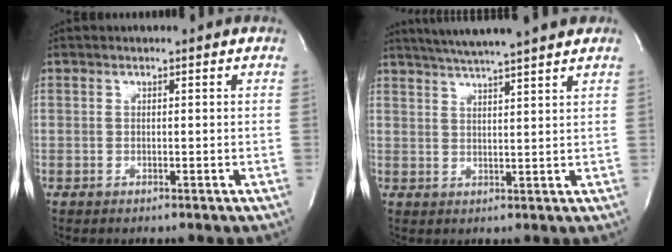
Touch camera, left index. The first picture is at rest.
{"total": 12.2, "force": [10.5, -0.1, 6.3], "torque": [-0.107, 0.018, 0.143]}